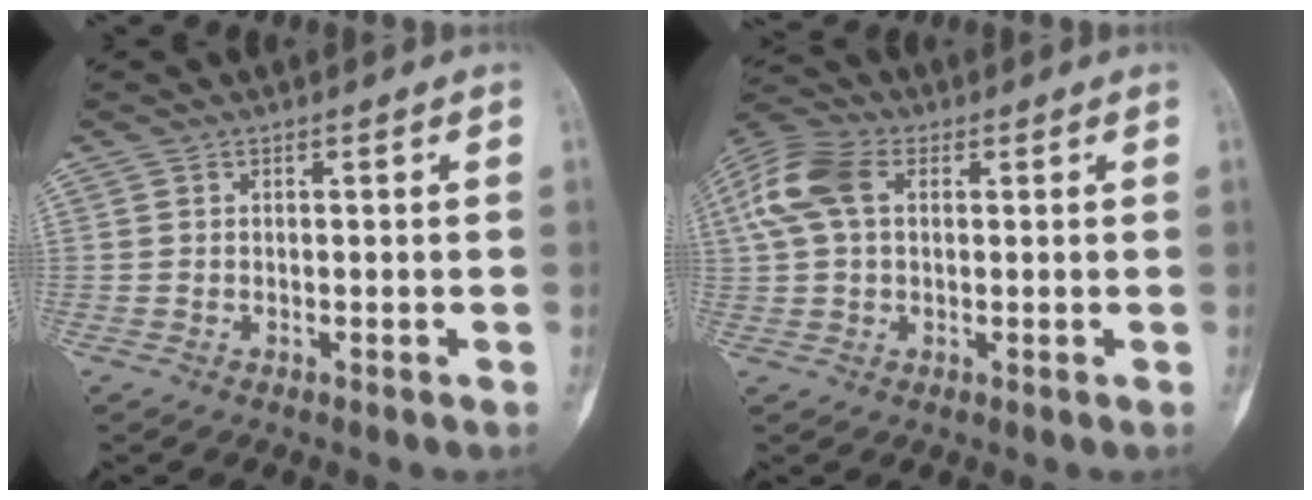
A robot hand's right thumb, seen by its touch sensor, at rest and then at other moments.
{"total": 11.2, "force": [2.9, 7.0, 8.2], "torque": [-0.182, 0.029, 0.052]}